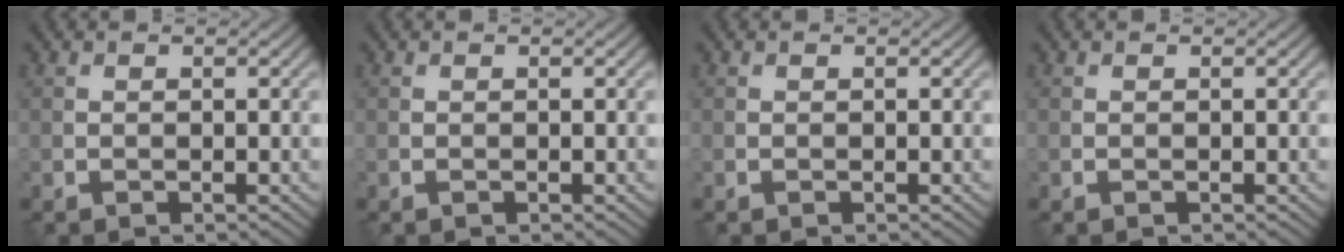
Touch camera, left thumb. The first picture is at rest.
{"total": 0.0}
{"total": 0.0}
{"total": 0.0}